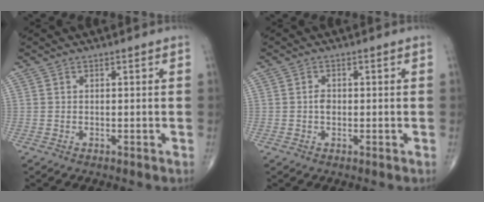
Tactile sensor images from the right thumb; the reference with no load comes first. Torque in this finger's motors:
{"motor_torque": [0.42, 0.16, 0.03, -0.32, -0.01]}